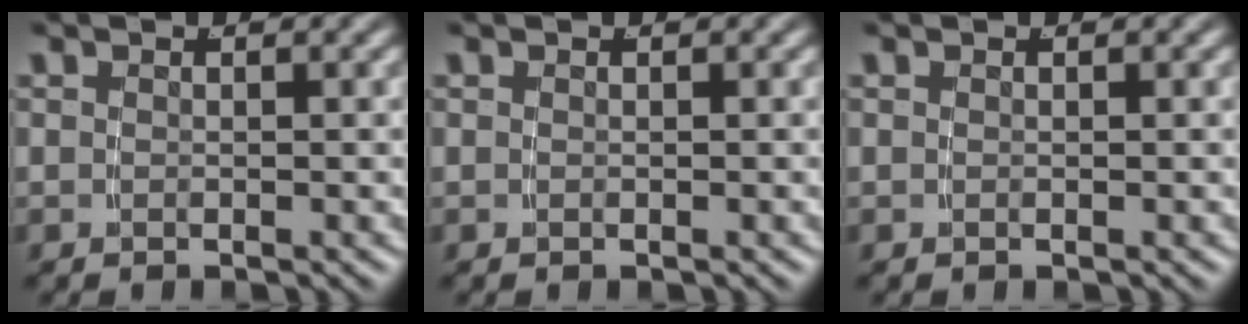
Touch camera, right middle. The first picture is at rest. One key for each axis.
{"total": 0.0}
{"total": 0.0}